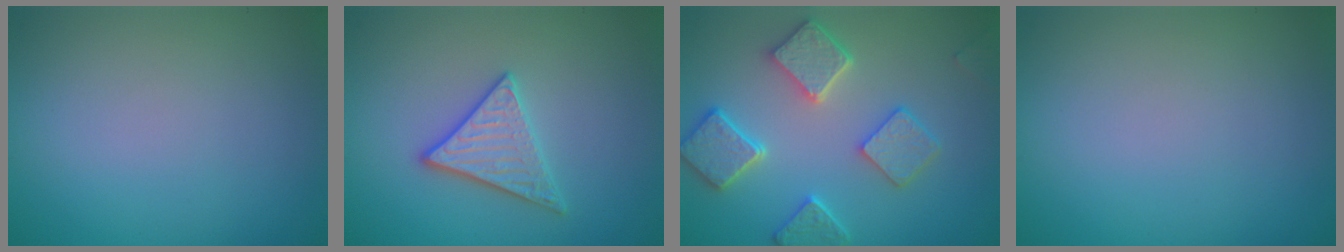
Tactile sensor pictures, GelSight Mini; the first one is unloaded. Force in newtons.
{"total": 3.0, "press": 2.9, "slide": 0.6}
{"total": 5.1, "press": 4.6, "slide": 2.0}
{"total": 0.0}